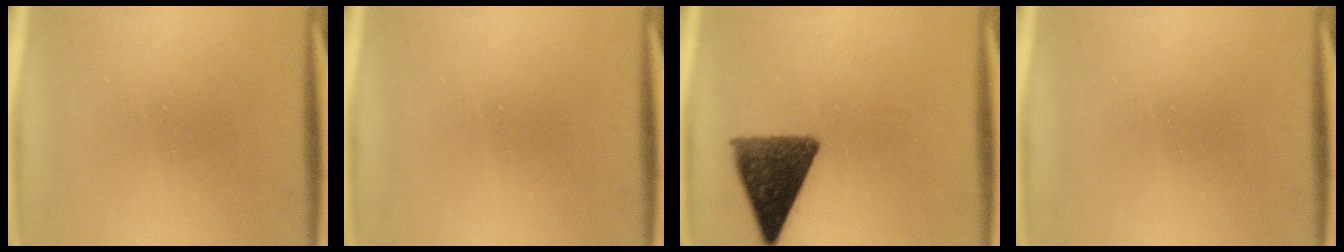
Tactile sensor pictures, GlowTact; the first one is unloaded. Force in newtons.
{"total": 0.0}
{"total": 11.0}
{"total": 0.0}